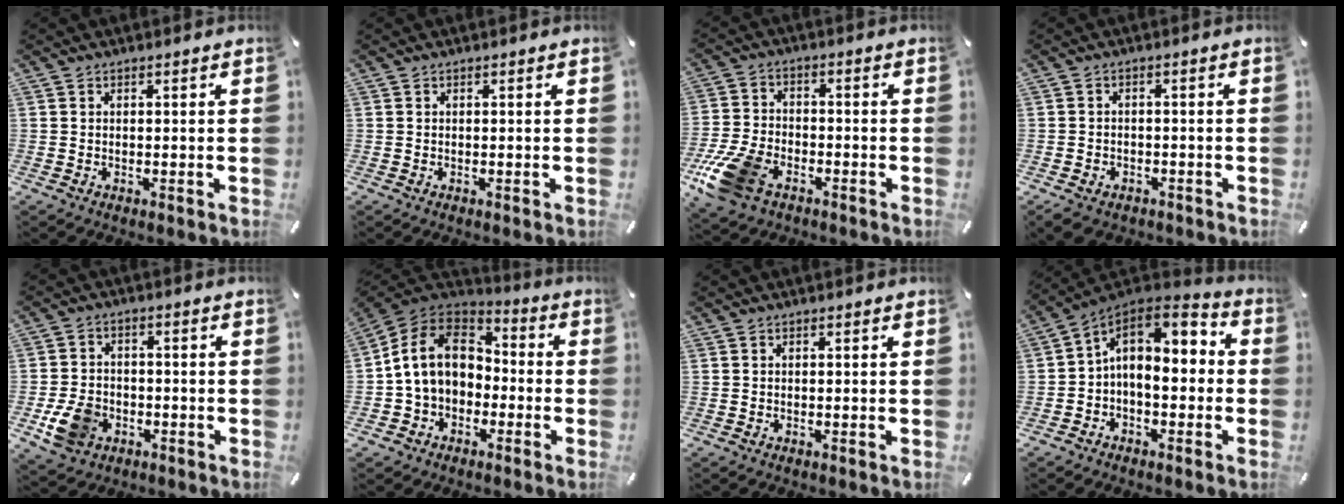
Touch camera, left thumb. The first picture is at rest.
{"total": 0.0}
{"total": 12.3, "force": [-6.4, 7.5, 7.4], "torque": [-0.156, 0.028, -0.118]}
{"total": 3.4, "force": [-2.4, 2.2, 0.9], "torque": [-0.021, 0.013, -0.050]}
{"total": 8.5, "force": [-3.0, 6.7, 4.3], "torque": [-0.091, 0.014, -0.053]}
{"total": 12.7, "force": [0.1, 10.6, 6.9], "torque": [-0.154, 0.020, 0.003]}
{"total": 0.0}
{"total": 8.8, "force": [0.1, 6.9, 5.5], "torque": [-0.093, -0.004, 0.002]}